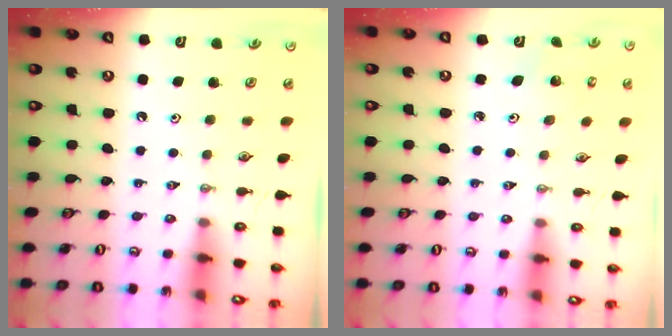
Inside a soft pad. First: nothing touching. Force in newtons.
{"total": 1.7, "press": 1.6, "slide": 0.2}